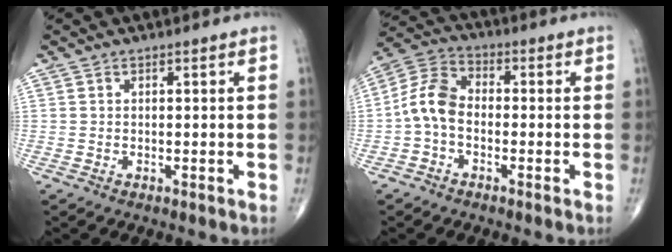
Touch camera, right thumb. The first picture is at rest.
{"total": 7.9, "force": [-1.5, 5.3, 5.7], "torque": [-0.105, 0.028, -0.045]}